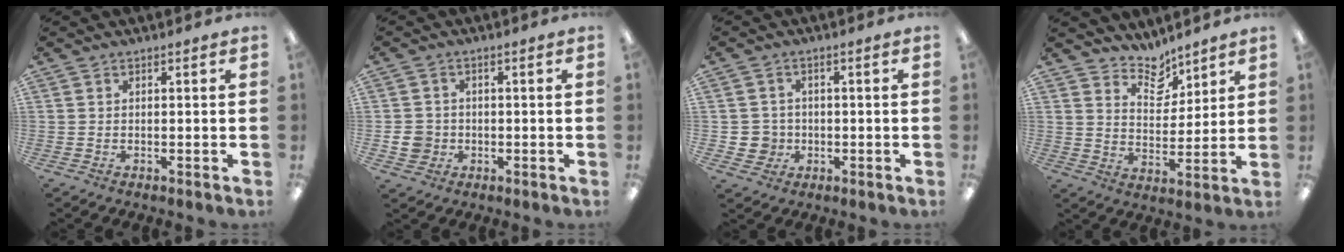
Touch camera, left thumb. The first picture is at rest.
{"total": 4.8, "force": [-0.6, 4.7, 1.0], "torque": [-0.020, 0.008, -0.010]}
{"total": 4.4, "force": [-0.7, 4.3, 0.7], "torque": [-0.009, 0.008, -0.011]}
{"total": 8.5, "force": [7.3, 3.9, 1.9], "torque": [-0.027, -0.053, 0.133]}